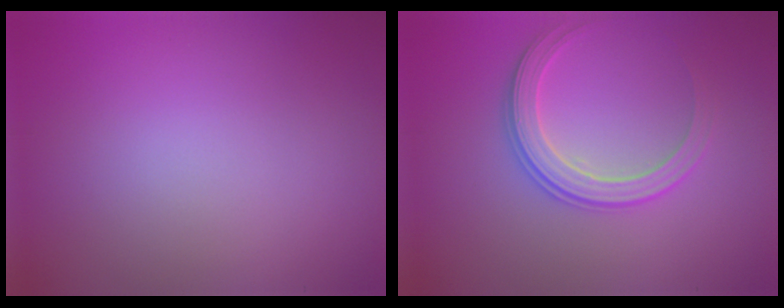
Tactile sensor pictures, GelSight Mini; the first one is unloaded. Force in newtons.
{"total": 2.9, "press": 2.8, "slide": 0.6}